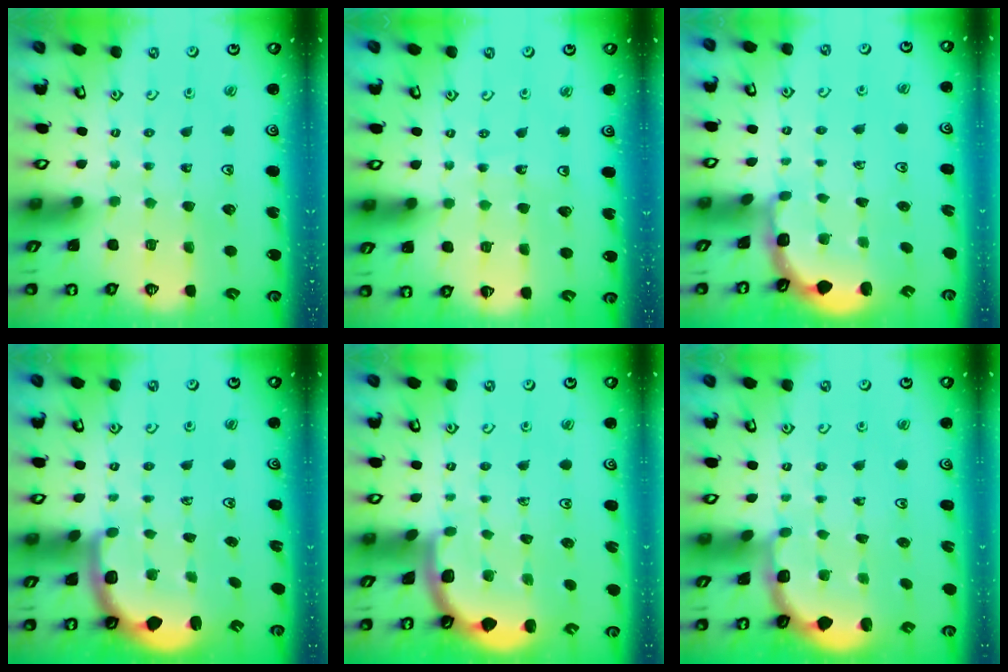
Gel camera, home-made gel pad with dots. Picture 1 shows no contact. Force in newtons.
{"total": 3.8, "press": 3.8, "slide": 0.4}
{"total": 2.0, "press": 1.6, "slide": 1.1}
{"total": 2.3, "press": 2.0, "slide": 1.1}
{"total": 1.8, "press": 1.8, "slide": 0.1}
{"total": 1.9, "press": 1.7, "slide": 0.8}